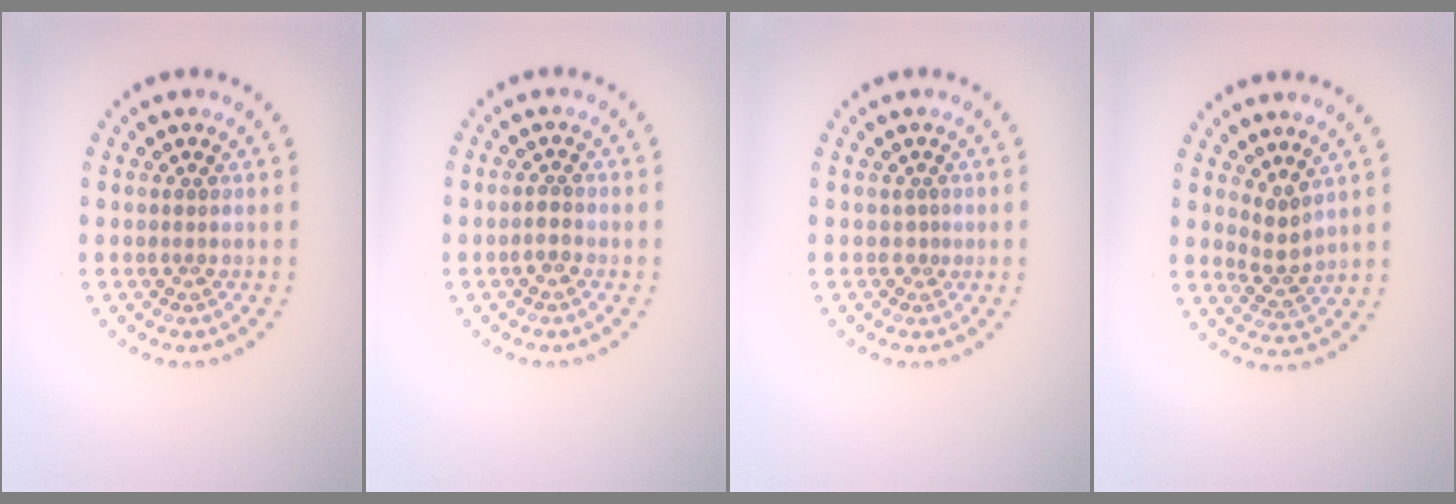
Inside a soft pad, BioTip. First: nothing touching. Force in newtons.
{"total": 1.1, "press": 1.0, "slide": 0.5}
{"total": 0.5, "press": 0.0, "slide": 0.5}
{"total": 2.1, "press": 1.5, "slide": 1.4}